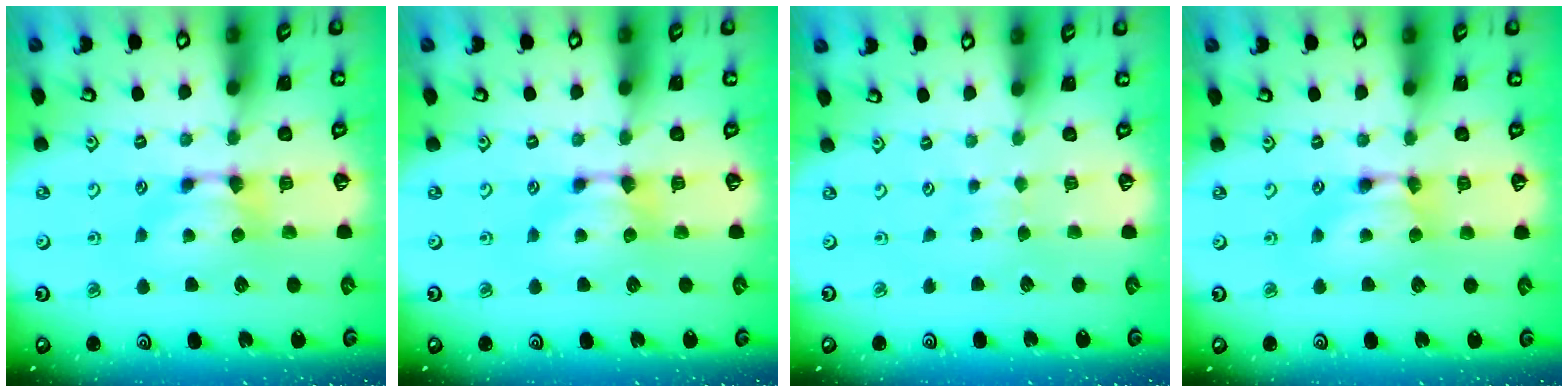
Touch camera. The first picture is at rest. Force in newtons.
{"total": 0.0}
{"total": 3.3, "press": 3.3, "slide": 0.5}
{"total": 1.6, "press": 1.6, "slide": 0.2}